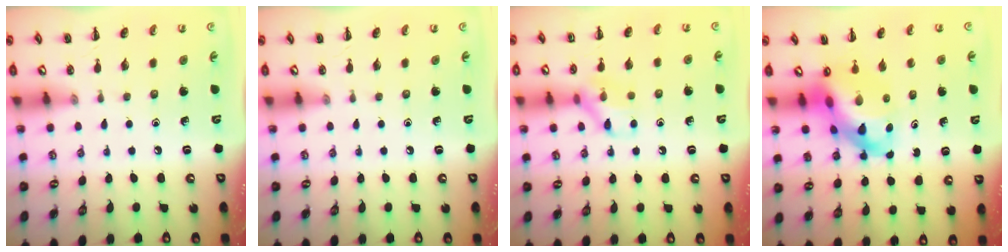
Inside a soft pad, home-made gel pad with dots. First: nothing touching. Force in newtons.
{"total": 0.0}
{"total": 9.5, "press": 9.4, "slide": 0.7}
{"total": 11.8, "press": 11.4, "slide": 3.1}